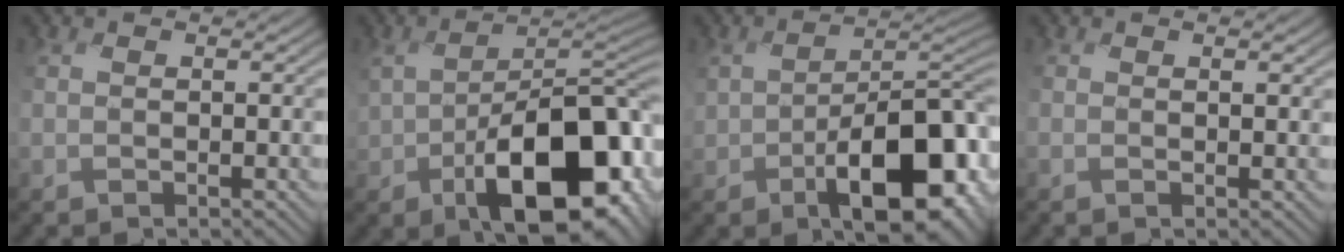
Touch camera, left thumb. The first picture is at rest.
{"total": 16.3, "force": [-5.1, 9.5, 12.2], "torque": [-0.181, -0.047, -0.065]}
{"total": 14.4, "force": [-4.8, 8.5, 10.5], "torque": [-0.157, -0.042, -0.063]}
{"total": 0.7, "force": [0.5, -0.1, 0.5], "torque": [-0.003, 0.001, 0.008]}